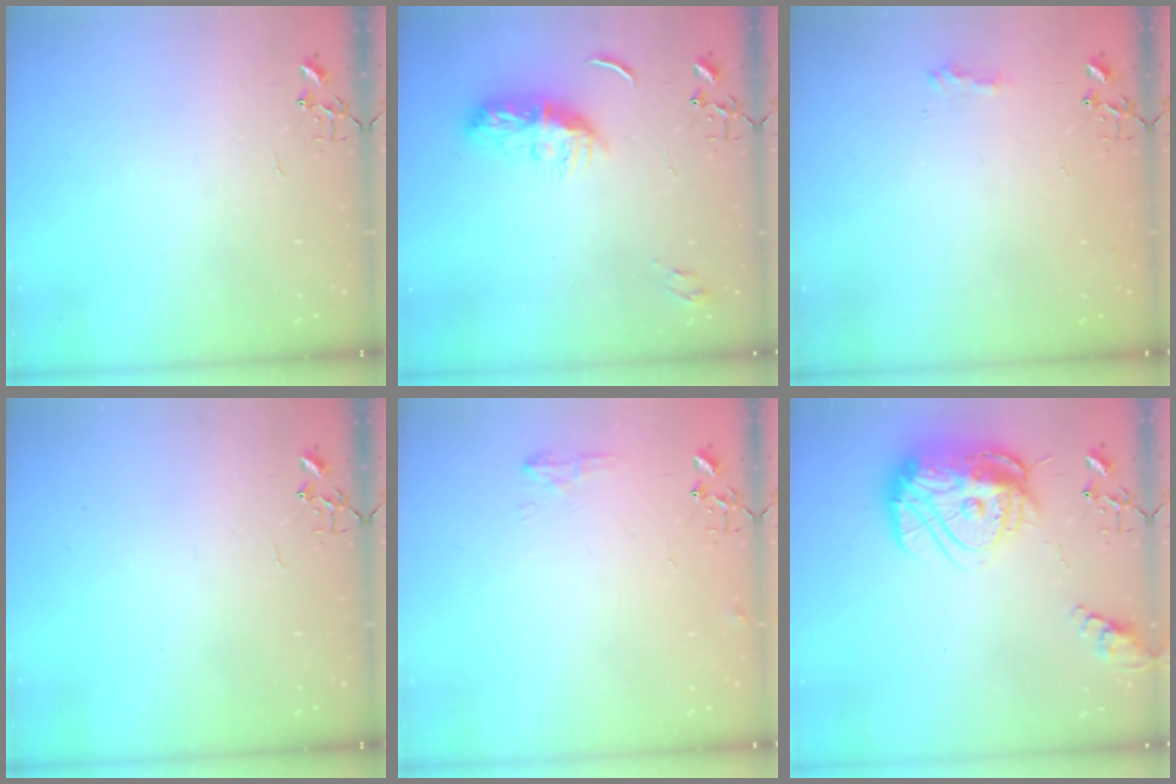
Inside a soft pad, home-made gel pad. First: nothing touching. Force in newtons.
{"total": 9.4, "press": 9.4, "slide": 0.4}
{"total": 7.8, "press": 7.8, "slide": 0.3}
{"total": 0.0}
{"total": 6.4, "press": 6.3, "slide": 0.8}
{"total": 18.8, "press": 18.8, "slide": 1.8}